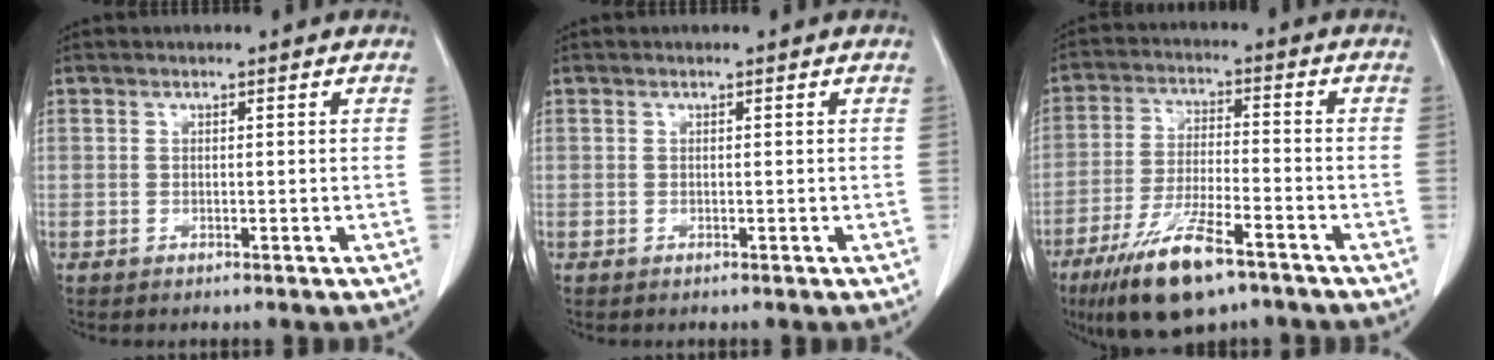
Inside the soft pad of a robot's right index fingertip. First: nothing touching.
{"total": 0.0}
{"total": 12.4, "force": [-8.0, 2.8, 9.1], "torque": [-0.177, -0.022, -0.138]}